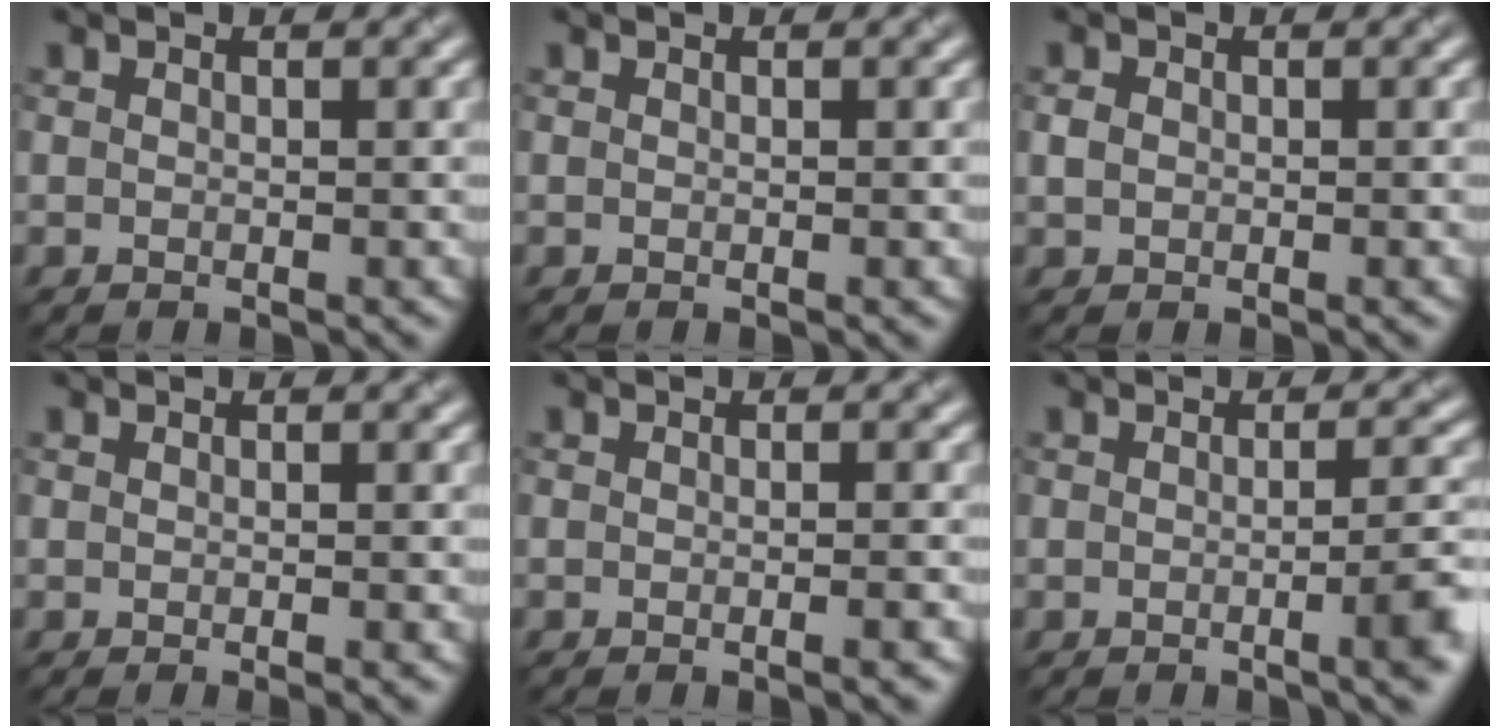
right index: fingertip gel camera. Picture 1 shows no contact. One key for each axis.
{"total": 0.0}
{"total": 0.8, "fx": -0.4, "fy": 0.7, "fz": 0.3, "tx": -0.004, "ty": 0.007, "tz": 0.001}
{"total": 1.7, "fx": -0.3, "fy": 0.7, "fz": 1.4, "tx": -0.003, "ty": 0.003, "tz": -0.013}
{"total": 2.4, "fx": -0.6, "fy": 1.1, "fz": 2.1, "tx": -0.002, "ty": 0.008, "tz": -0.024}
{"total": 4.2, "fx": -1.2, "fy": 1.0, "fz": 3.9, "tx": -0.037, "ty": 0.008, "tz": -0.014}